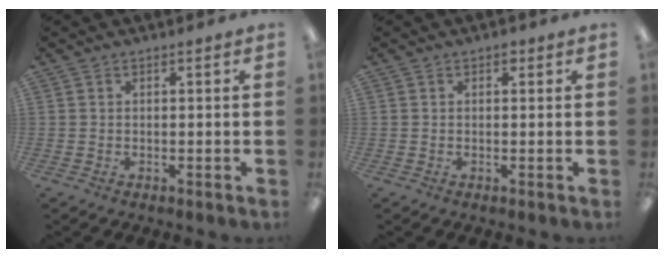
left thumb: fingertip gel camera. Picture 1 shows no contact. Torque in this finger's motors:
{"motor_torque": [0.22, -0.14, 0.36, 0.17, 0.00]}